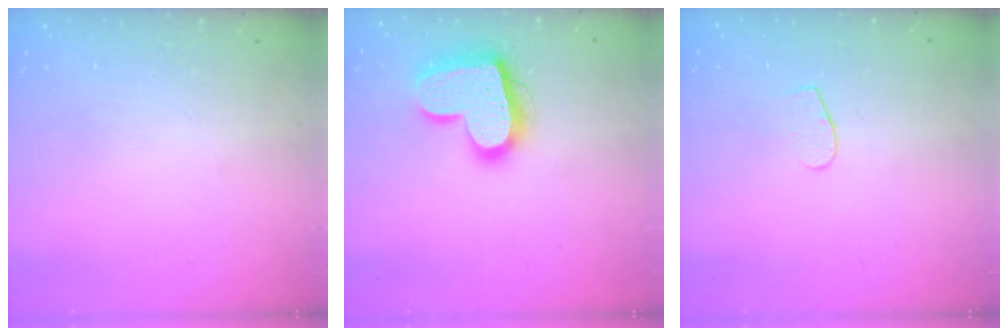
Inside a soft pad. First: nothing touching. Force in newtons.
{"total": 17.5, "press": 17.4, "slide": 1.6}
{"total": 4.6, "press": 4.6, "slide": 0.4}